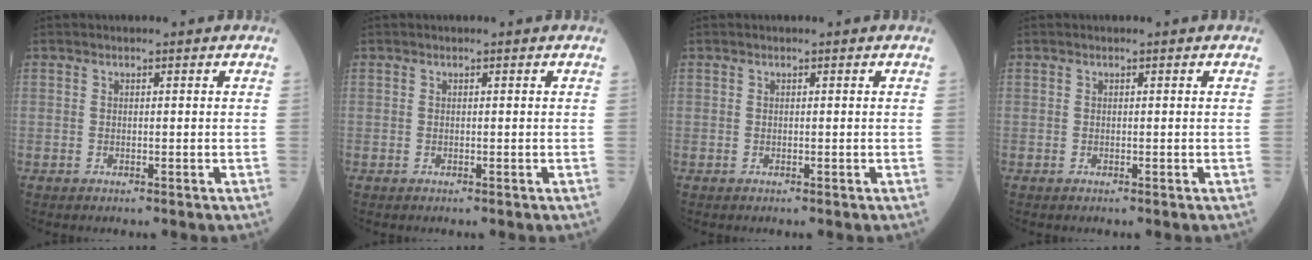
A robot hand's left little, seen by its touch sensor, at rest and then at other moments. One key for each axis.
{"total": 0.0}
{"total": 0.0}
{"total": 0.0}